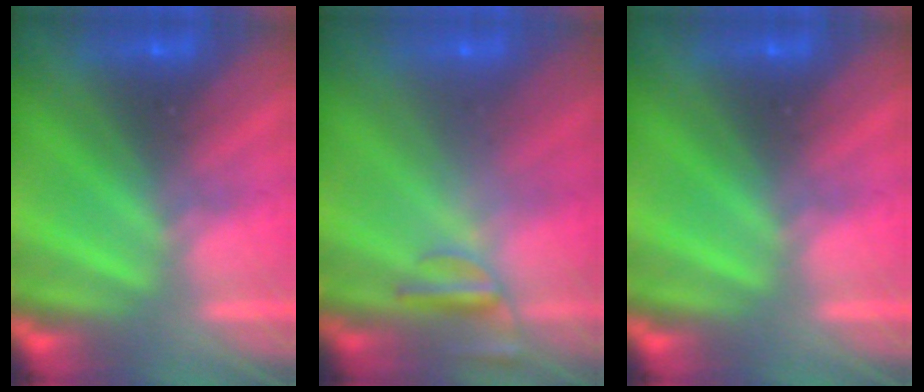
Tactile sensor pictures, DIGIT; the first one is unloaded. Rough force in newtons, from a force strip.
{"total": 2.4}
{"total": 0.0}